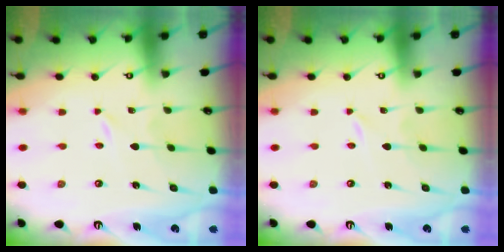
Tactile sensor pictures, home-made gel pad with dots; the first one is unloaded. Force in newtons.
{"total": 0.0}